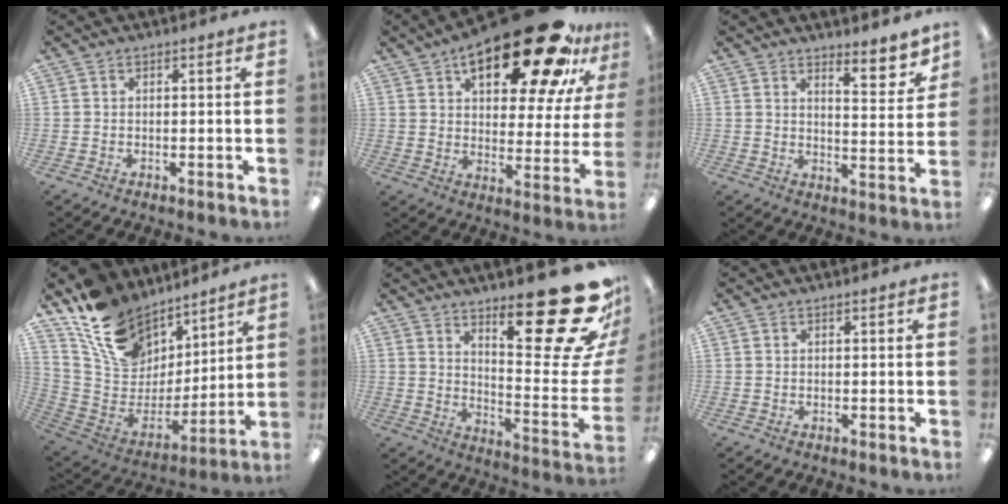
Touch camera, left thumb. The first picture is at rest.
{"total": 26.8, "force": [17.1, 10.1, 18.0], "torque": [-0.254, -0.105, 0.272]}
{"total": 7.8, "force": [6.5, 1.9, 3.8], "torque": [-0.029, -0.055, 0.105]}
{"total": 17.9, "force": [12.7, 11.3, 5.7], "torque": [-0.126, -0.085, 0.242]}
{"total": 26.2, "force": [17.2, 6.5, 18.7], "torque": [-0.235, -0.140, 0.276]}
{"total": 0.0}